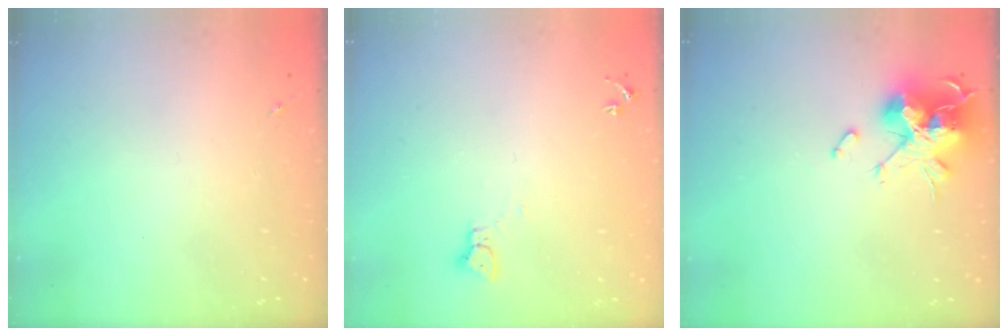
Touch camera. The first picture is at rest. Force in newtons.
{"total": 2.3, "press": 2.3, "slide": 0.3}
{"total": 15.3, "press": 15.1, "slide": 2.4}